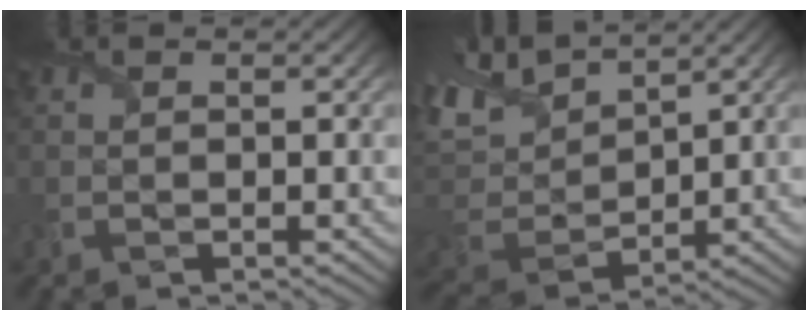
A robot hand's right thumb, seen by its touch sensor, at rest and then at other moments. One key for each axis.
{"total": 11.3, "fx": 7.2, "fy": 4.8, "fz": 7.2, "tx": -0.195, "ty": 0.028, "tz": 0.135}